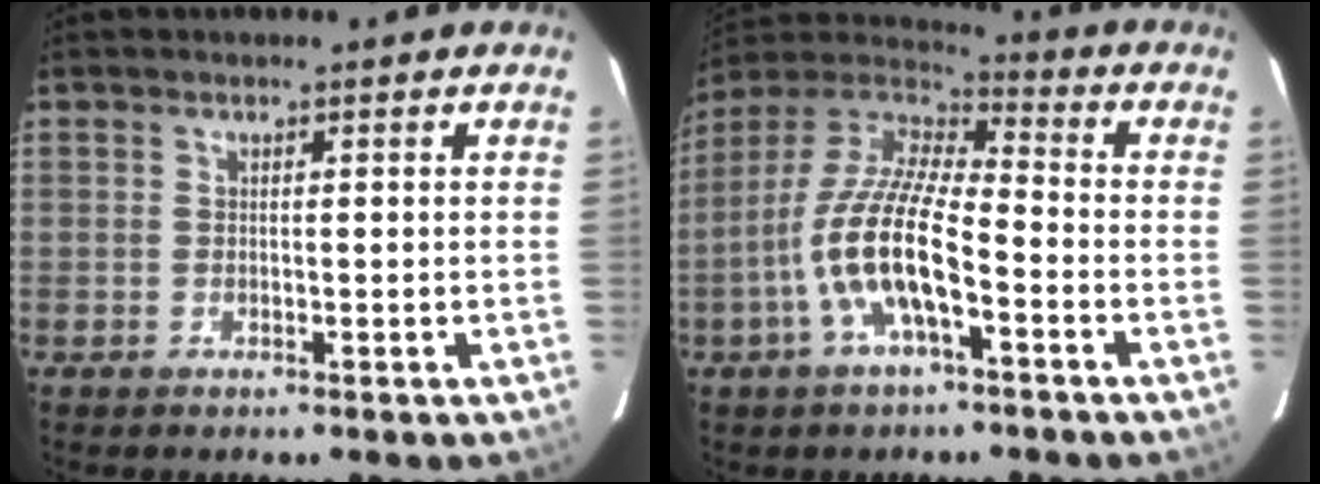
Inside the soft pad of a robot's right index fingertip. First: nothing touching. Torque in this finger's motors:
{"motor_torque": [1.32, -0.81, 1.05, 0.21]}